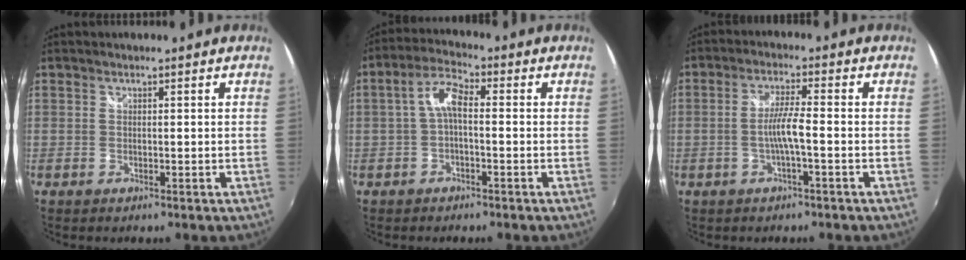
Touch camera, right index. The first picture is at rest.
{"total": 5.0, "force": [-0.7, 1.9, 4.6], "torque": [-0.098, 0.017, -0.015]}
{"total": 4.6, "force": [-1.4, -0.3, 4.3], "torque": [-0.085, 0.001, -0.026]}